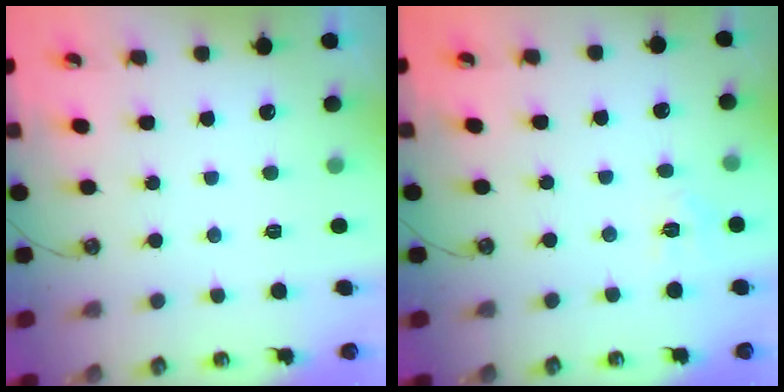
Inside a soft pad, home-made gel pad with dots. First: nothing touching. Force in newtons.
{"total": 4.3, "press": 4.2, "slide": 0.6}